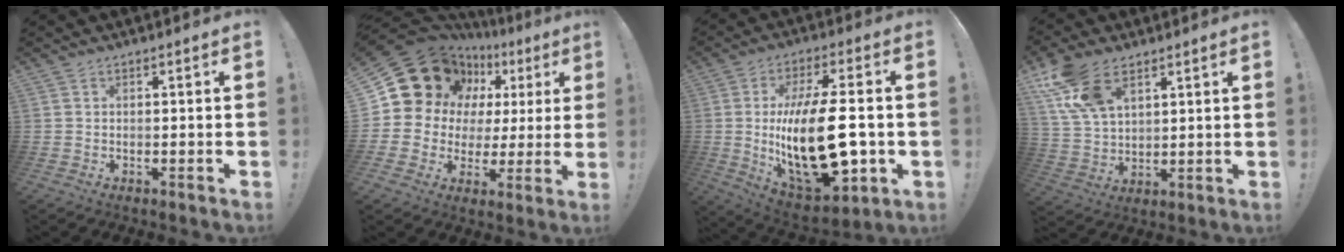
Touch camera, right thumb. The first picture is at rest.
{"total": 19.1, "force": [10.7, 13.0, 9.0], "torque": [-0.140, -0.073, 0.220]}
{"total": 25.8, "force": [-2.2, 10.9, 23.3], "torque": [-0.437, -0.007, -0.030]}
{"total": 13.4, "force": [7.7, 7.3, 8.1], "torque": [-0.155, -0.022, 0.148]}